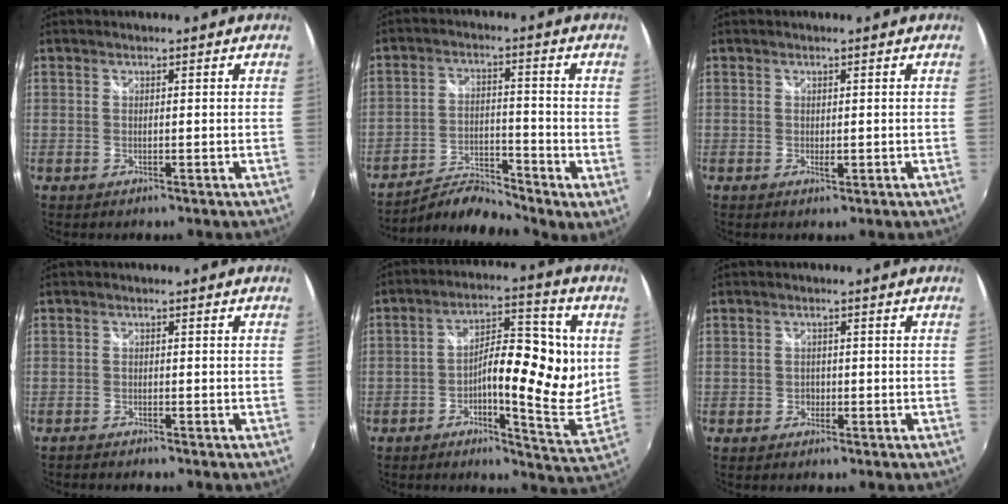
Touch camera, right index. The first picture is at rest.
{"total": 6.6, "force": [-5.9, 1.2, 2.8], "torque": [-0.047, 0.001, -0.112]}
{"total": 0.8, "force": [0.0, 0.5, 0.7], "torque": [-0.011, -0.003, -0.002]}
{"total": 1.7, "force": [-1.7, 0.1, 0.2], "torque": [-0.016, -0.008, -0.031]}
{"total": 14.6, "force": [0.7, 4.7, 13.9], "torque": [-0.214, 0.005, 0.000]}
{"total": 1.7, "force": [-0.8, 1.5, 0.4], "torque": [-0.007, -0.001, -0.012]}